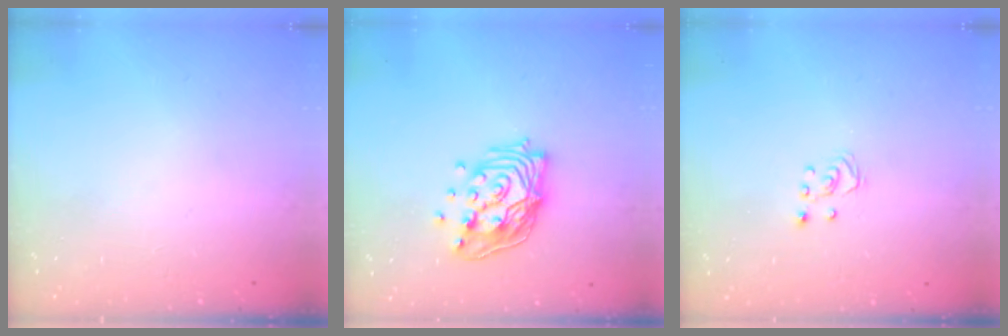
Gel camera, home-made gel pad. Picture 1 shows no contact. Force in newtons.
{"total": 16.5, "press": 16.1, "slide": 3.6}
{"total": 2.5, "press": 2.5, "slide": 0.2}